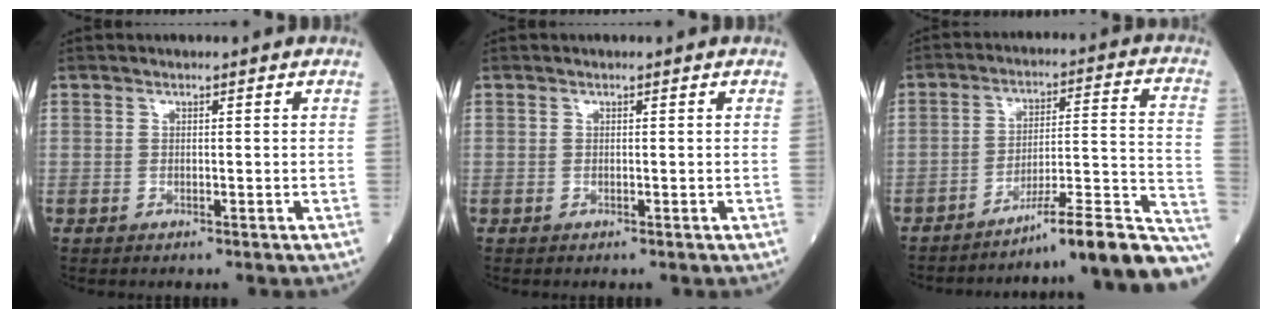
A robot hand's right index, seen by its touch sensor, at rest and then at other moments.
{"total": 0.0}
{"total": 19.2, "force": [-16.8, -0.3, 9.3], "torque": [-0.070, 0.027, -0.239]}